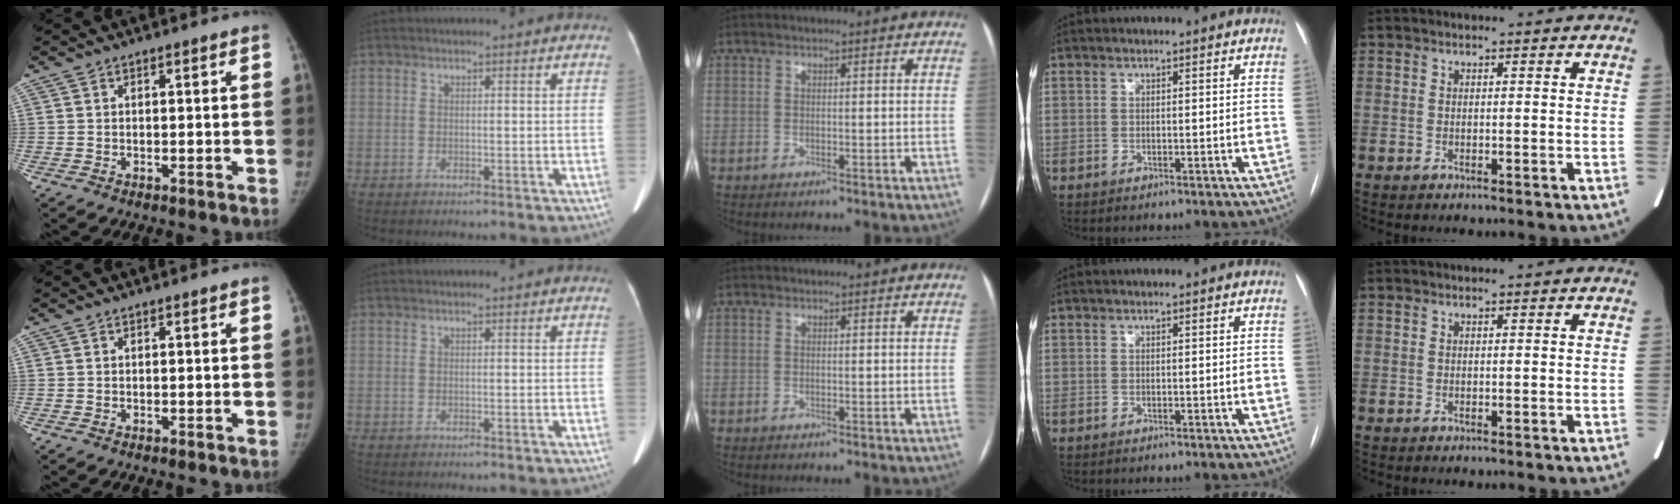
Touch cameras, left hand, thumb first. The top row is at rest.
{}